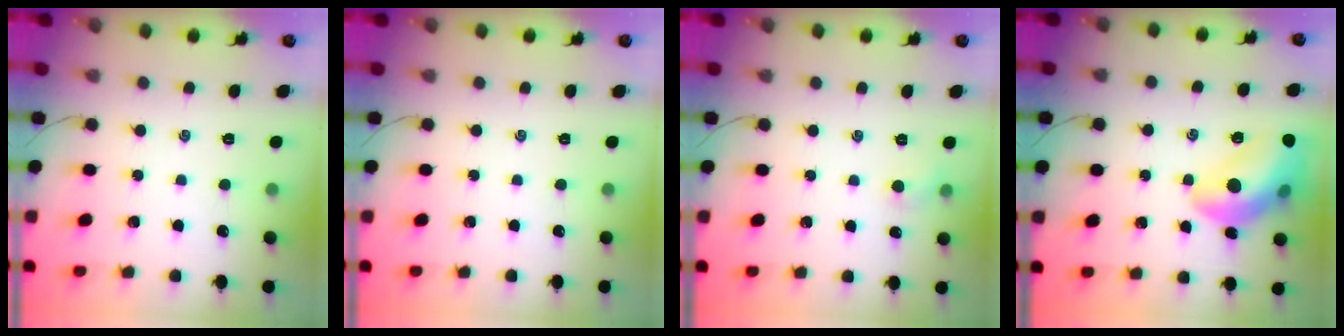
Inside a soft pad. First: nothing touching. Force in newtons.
{"total": 0.0}
{"total": 4.5, "press": 4.2, "slide": 1.6}
{"total": 17.7, "press": 17.5, "slide": 2.7}